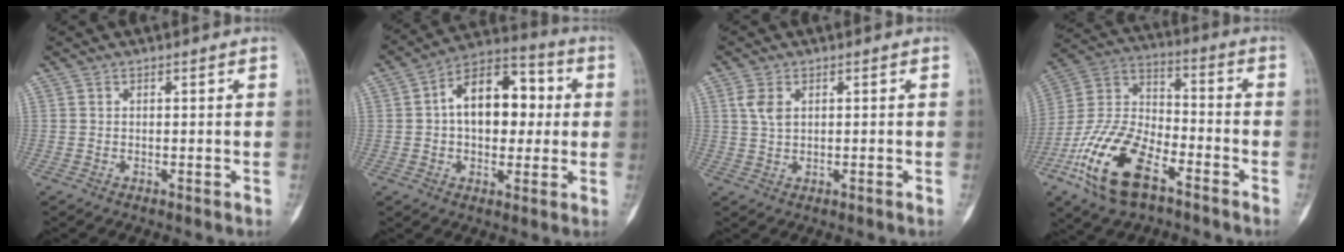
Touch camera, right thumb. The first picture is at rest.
{"total": 15.2, "force": [1.6, 9.6, 11.7], "torque": [-0.133, 0.029, 0.015]}
{"total": 3.1, "force": [1.0, 1.8, 2.3], "torque": [-0.049, 0.001, 0.019]}
{"total": 18.7, "force": [-9.5, 9.0, 13.4], "torque": [-0.268, 0.048, -0.183]}